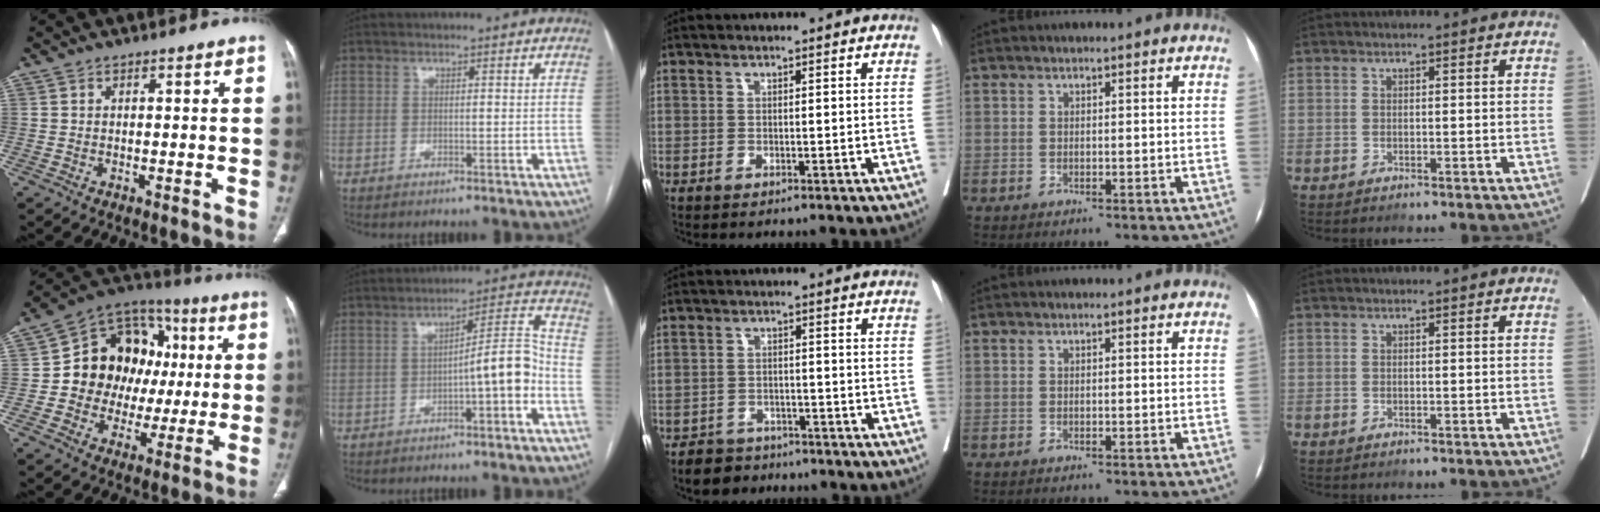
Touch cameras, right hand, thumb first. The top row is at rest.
{"thumb": {"total": 18.9, "force": [1.7, 15.3, 10.8], "torque": [-0.111, 0.033, 0.030]}, "index": {"total": 7.6, "force": [-2.6, 0.8, 7.0], "torque": [-0.095, 0.029, -0.037]}, "middle": {"total": 4.5, "force": [-3.8, 2.4, 0.4], "torque": [-0.009, 0.002, -0.064]}}